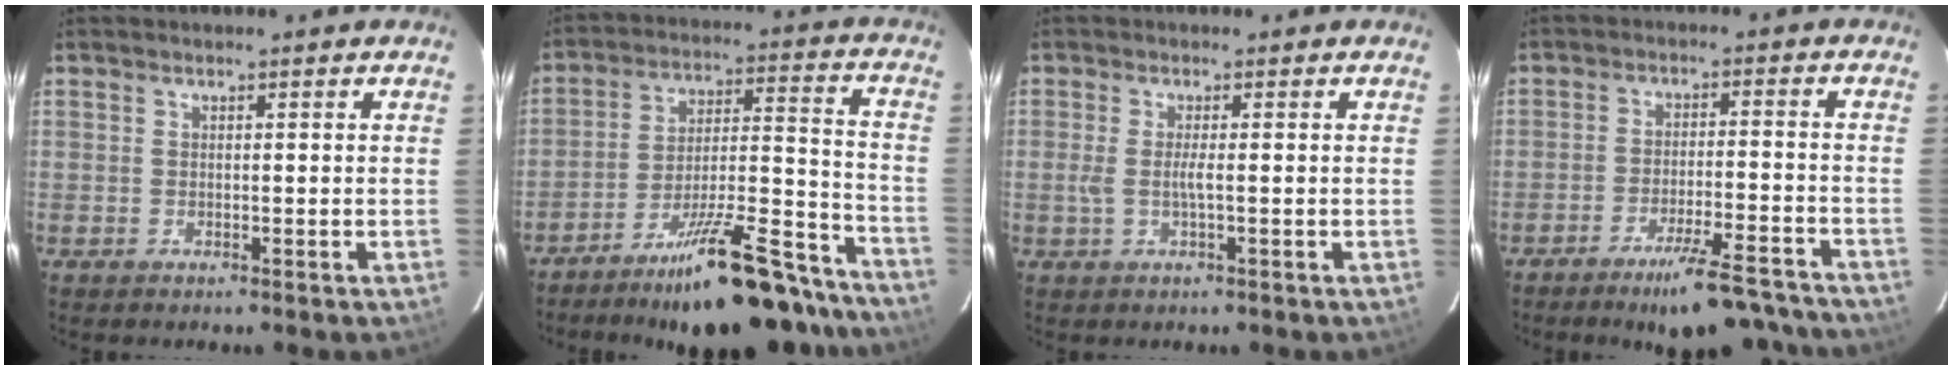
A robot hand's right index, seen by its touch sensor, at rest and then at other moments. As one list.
[{"total": 22.8, "force": [-19.3, 4.9, 11.1], "torque": [-0.167, 0.008, -0.271]}, {"total": 2.3, "force": [-0.3, -0.2, 2.3], "torque": [-0.045, -0.002, -0.007]}, {"total": 13.8, "force": [-12.3, 2.2, 5.8], "torque": [-0.094, 0.001, -0.168]}]